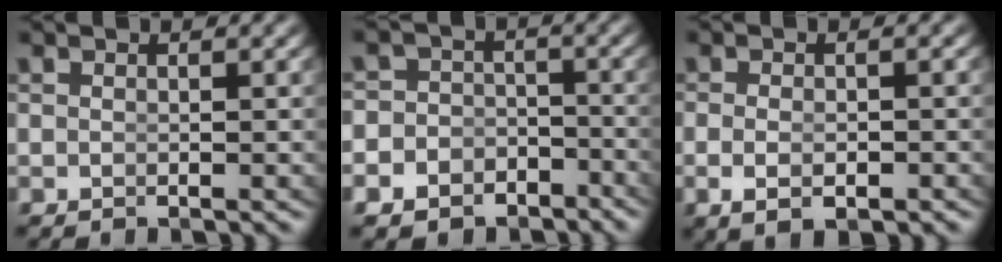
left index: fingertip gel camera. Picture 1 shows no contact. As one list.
[{"total": 7.7, "force": [-4.4, 6.2, 1.1], "torque": [-0.024, -0.029, -0.079]}, {"total": 2.6, "force": [-1.4, 0.7, 2.1], "torque": [-0.047, -0.014, -0.010]}]